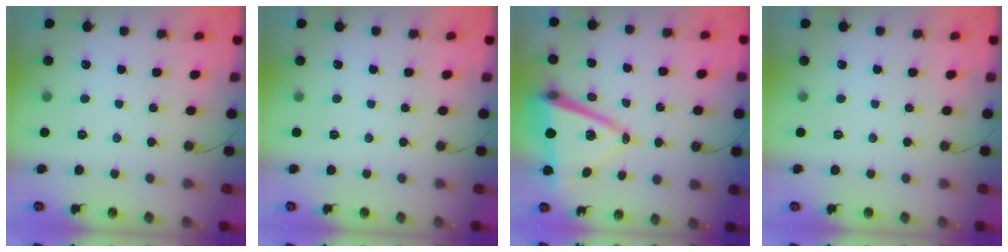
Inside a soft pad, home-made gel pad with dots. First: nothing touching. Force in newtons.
{"total": 0.0}
{"total": 12.6, "press": 12.0, "slide": 3.8}
{"total": 0.0}